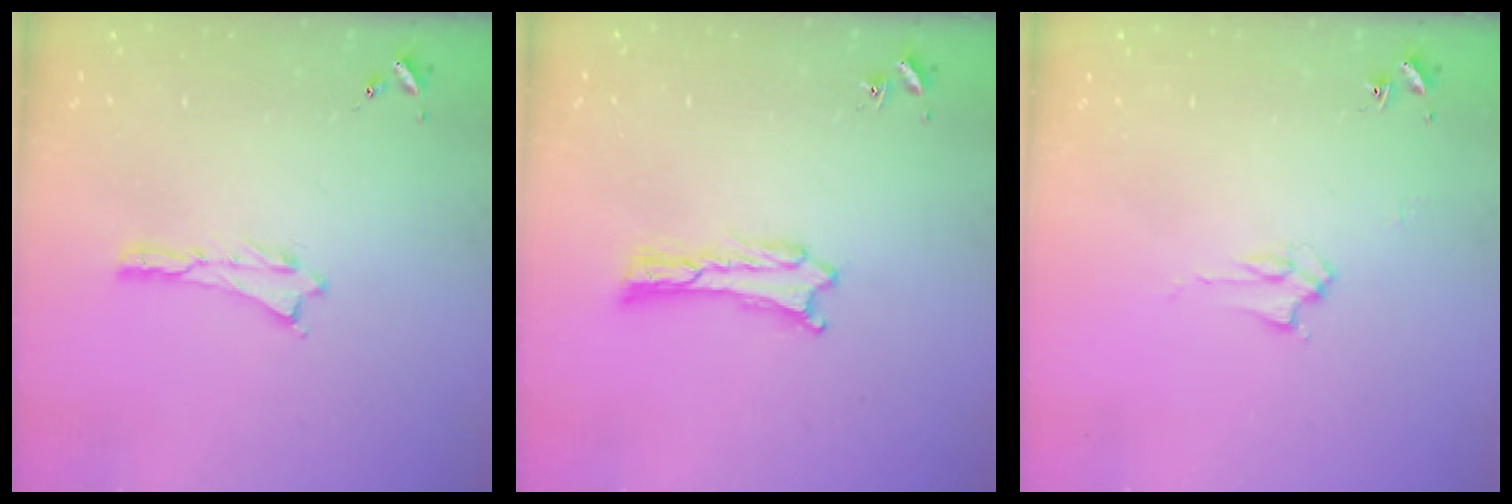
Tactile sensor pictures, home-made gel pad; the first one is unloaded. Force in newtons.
{"total": 0.8, "press": 0.8, "slide": 0.0}
{"total": 2.8, "press": 2.8, "slide": 0.4}